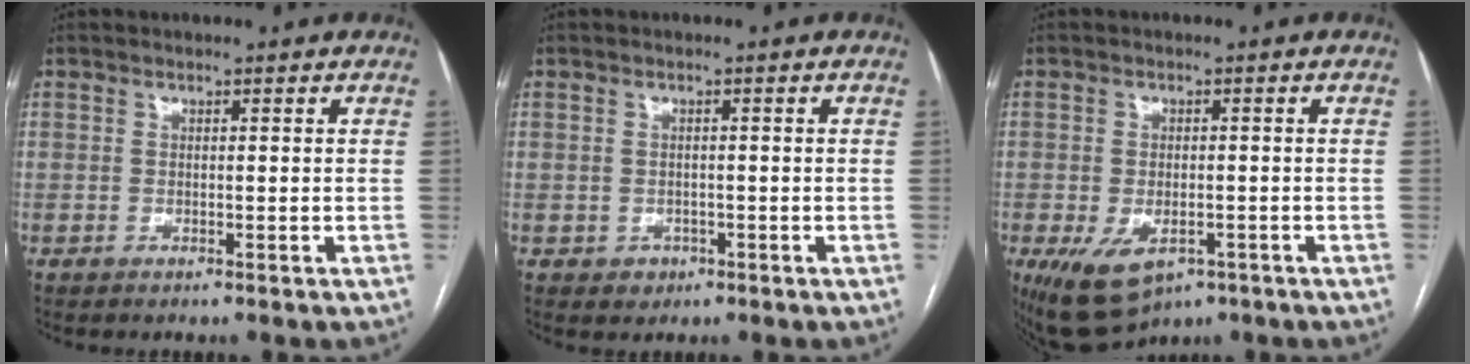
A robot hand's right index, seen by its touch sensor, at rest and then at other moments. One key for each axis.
{"total": 2.2, "fx": -0.8, "fy": 2.0, "fz": 0.4, "tx": 0.003, "ty": 0.006, "tz": -0.007}
{"total": 8.9, "fx": -4.6, "fy": 5.0, "fz": 5.8, "tx": -0.100, "ty": -0.010, "tz": -0.060}